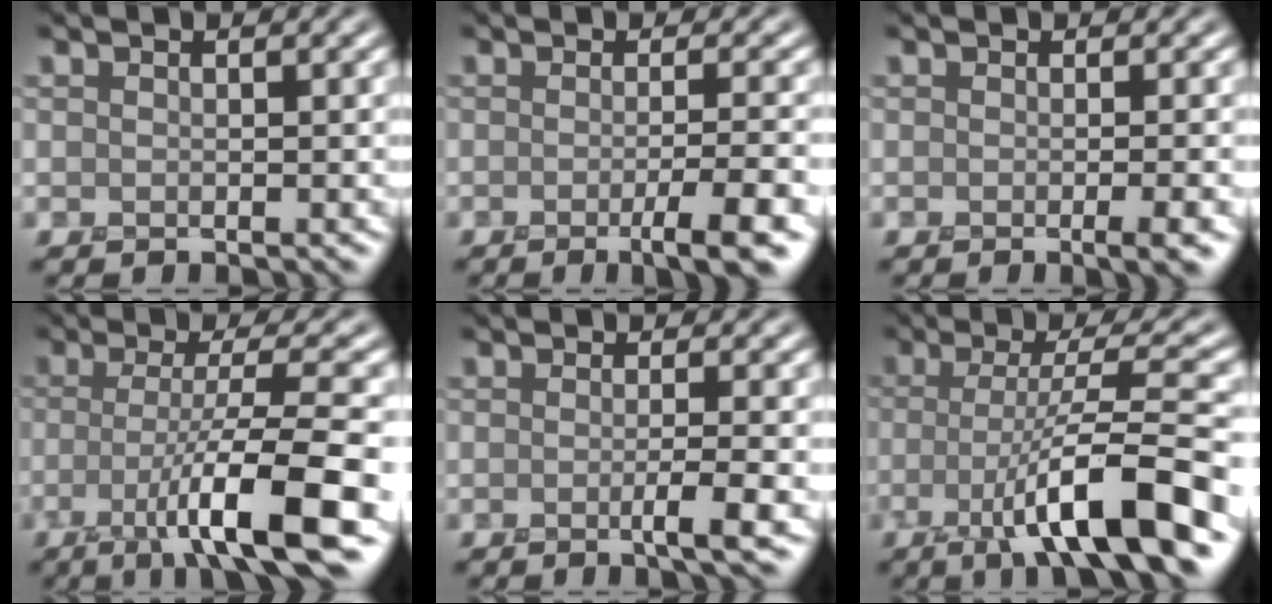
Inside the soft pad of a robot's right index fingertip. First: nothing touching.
{"total": 4.6, "force": [-1.9, 0.8, 4.1], "torque": [-0.055, -0.006, -0.031]}
{"total": 2.5, "force": [-0.8, 0.5, 2.3], "torque": [-0.028, -0.008, -0.014]}
{"total": 9.3, "force": [-3.2, 1.3, 8.6], "torque": [-0.128, -0.003, -0.061]}
{"total": 2.5, "force": [-0.6, 0.3, 2.4], "torque": [-0.035, -0.004, -0.014]}
{"total": 9.5, "force": [-3.6, 1.5, 8.7], "torque": [-0.134, 0.008, -0.066]}